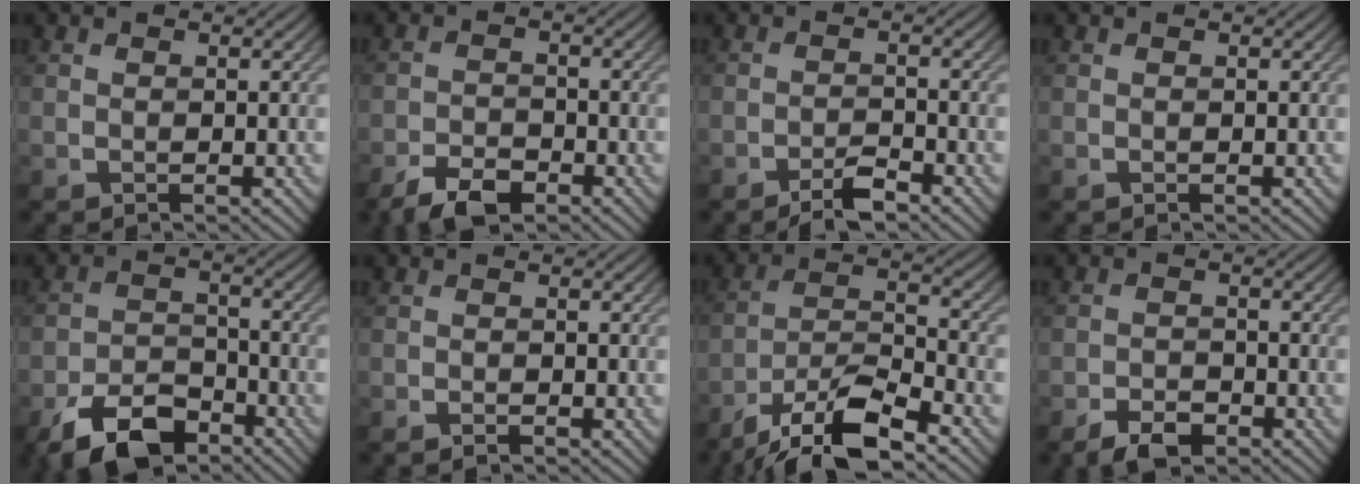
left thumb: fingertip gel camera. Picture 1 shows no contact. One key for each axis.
{"total": 4.9, "fx": -3.7, "fy": 2.1, "fz": 2.6, "tx": -0.044, "ty": 0.000, "tz": -0.070}
{"total": 3.2, "fx": -2.4, "fy": 0.6, "fz": 2.0, "tx": -0.038, "ty": 0.005, "tz": -0.047}
{"total": 0.0}
{"total": 8.9, "fx": -6.2, "fy": 4.2, "fz": 4.8, "tx": -0.085, "ty": -0.006, "tz": -0.123}
{"total": 0.7, "fx": -0.6, "fy": 0.1, "fz": 0.4, "tx": -0.007, "ty": -0.001, "tz": -0.009}
{"total": 12.2, "fx": -8.9, "fy": 3.2, "fz": 7.8, "tx": -0.146, "ty": 0.000, "tz": -0.171}
{"total": 3.7, "fx": -2.7, "fy": 1.7, "fz": 1.8, "tx": -0.029, "ty": -0.001, "tz": -0.053}